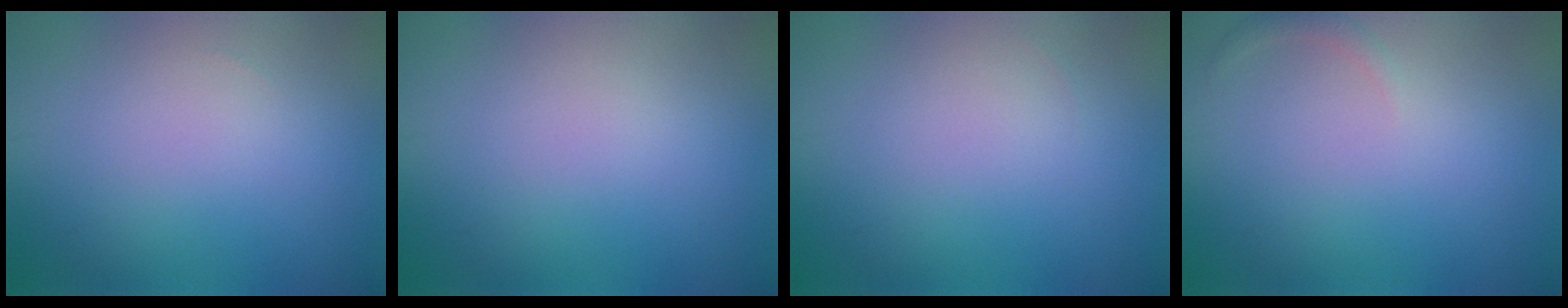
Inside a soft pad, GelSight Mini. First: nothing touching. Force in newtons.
{"total": 0.0}
{"total": 0.0}
{"total": 0.8, "press": 0.8, "slide": 0.0}